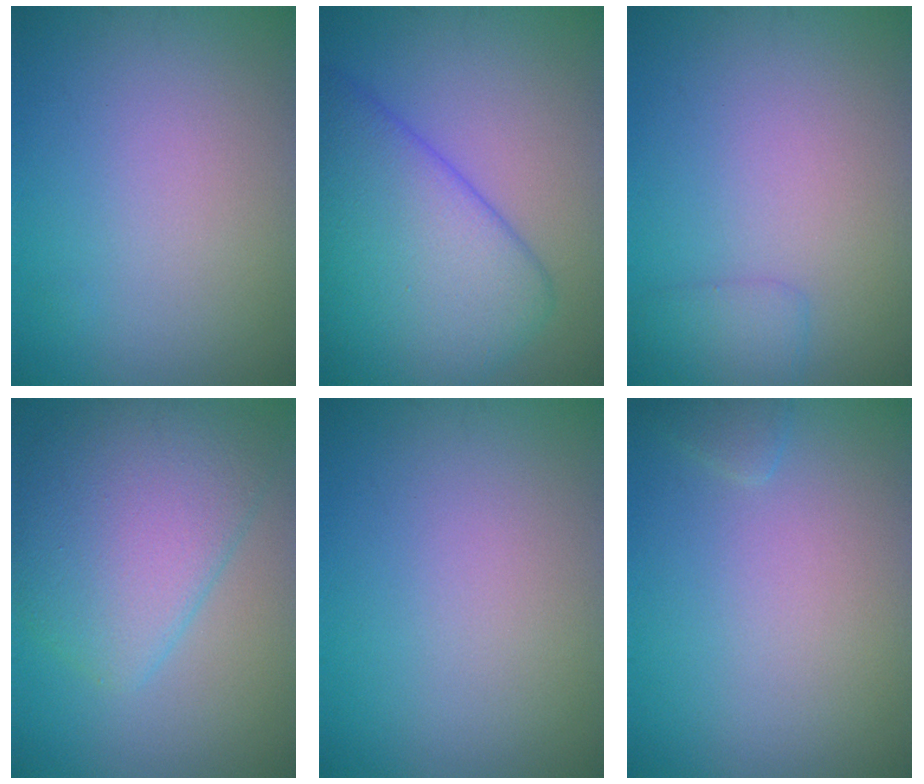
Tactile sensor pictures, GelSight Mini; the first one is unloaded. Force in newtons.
{"total": 8.9, "press": 8.9, "slide": 0.5}
{"total": 1.6, "press": 1.6, "slide": 0.1}
{"total": 7.4, "press": 7.4, "slide": 0.4}
{"total": 0.0}
{"total": 0.9, "press": 0.9, "slide": 0.1}